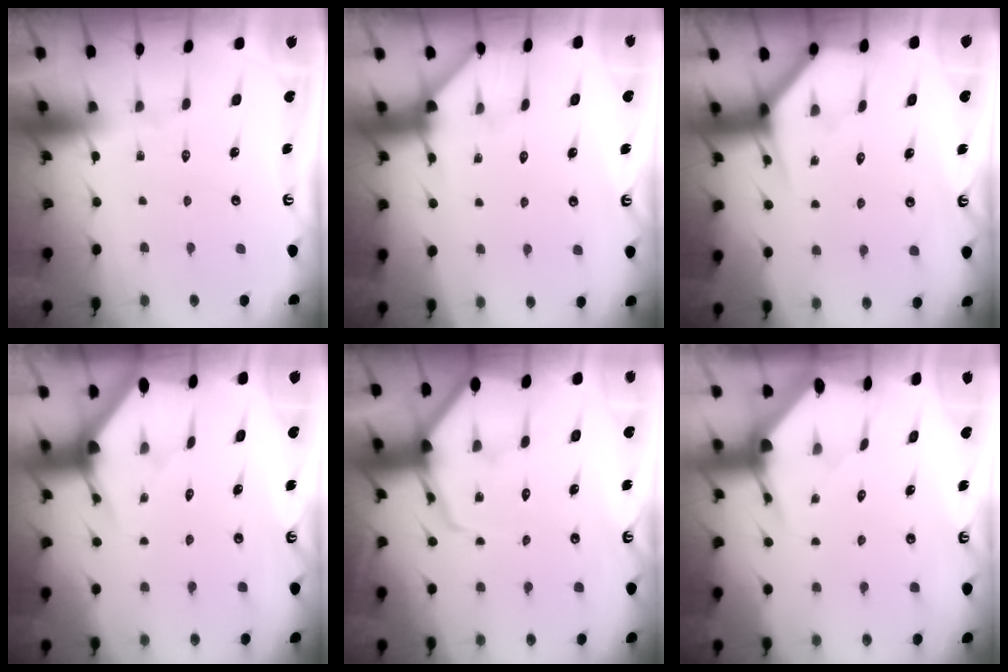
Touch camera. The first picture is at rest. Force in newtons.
{"total": 2.5, "press": 2.5, "slide": 0.2}
{"total": 3.8, "press": 3.8, "slide": 0.2}
{"total": 2.9, "press": 2.9, "slide": 0.1}
{"total": 7.4, "press": 7.3, "slide": 0.8}
{"total": 3.6, "press": 3.6, "slide": 0.5}